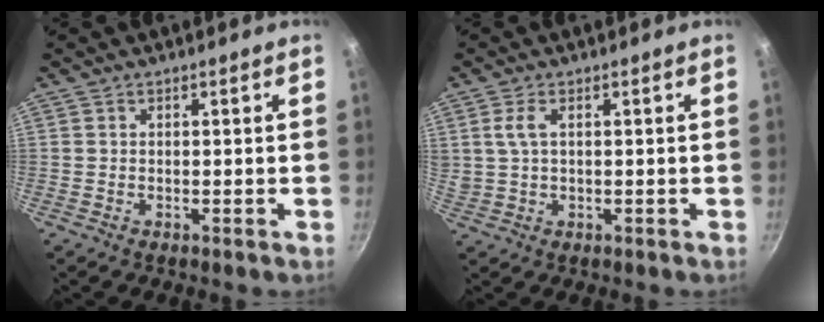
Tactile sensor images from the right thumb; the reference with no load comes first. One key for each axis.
{"total": 3.5, "fx": 0.9, "fy": 1.8, "fz": 2.9, "tx": -0.056, "ty": 0.004, "tz": 0.023}